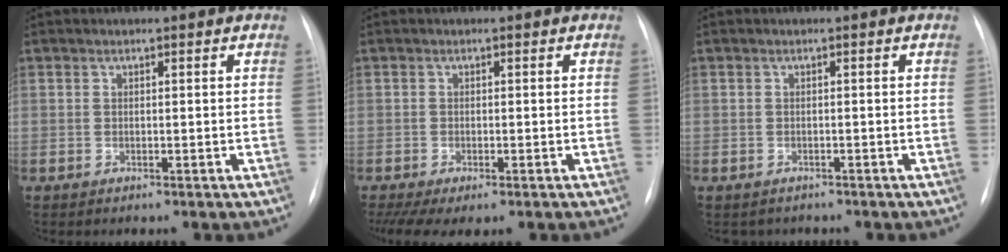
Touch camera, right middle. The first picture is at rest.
{"total": 6.6, "force": [-4.4, 2.3, 4.3], "torque": [-0.081, -0.011, -0.068]}
{"total": 2.1, "force": [-1.8, 1.2, -0.2], "torque": [-0.002, 0.003, -0.022]}